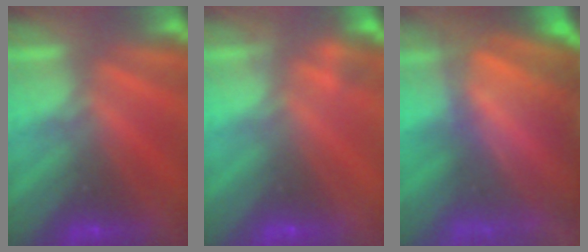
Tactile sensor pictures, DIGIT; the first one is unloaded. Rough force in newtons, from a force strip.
{"total": 2.2}
{"total": 8.6}